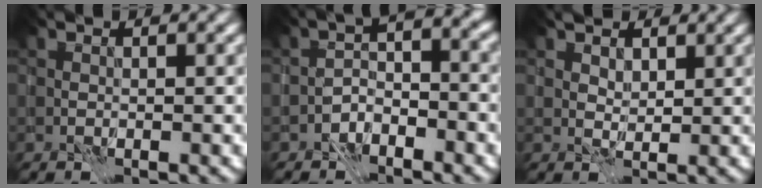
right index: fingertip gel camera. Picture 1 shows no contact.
{"total": 3.0, "force": [-2.2, 1.4, 1.5], "torque": [-0.024, 0.010, -0.047]}
{"total": 2.3, "force": [1.8, 1.2, 0.5], "torque": [-0.013, -0.007, 0.028]}